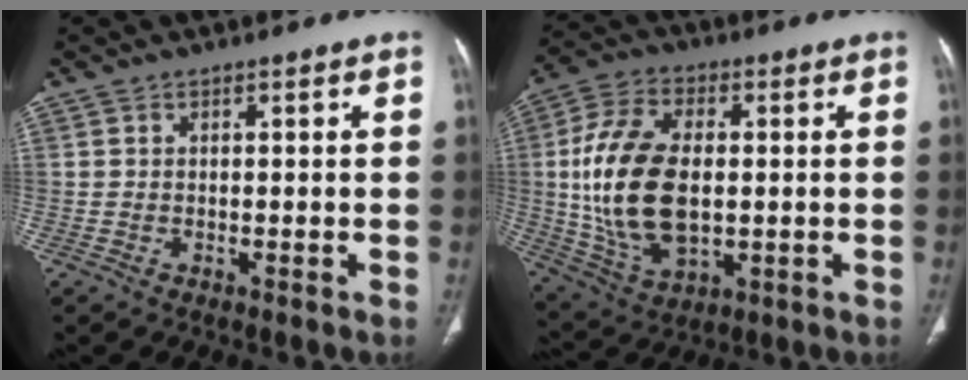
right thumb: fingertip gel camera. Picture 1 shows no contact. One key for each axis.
{"total": 19.0, "fx": 0.4, "fy": 11.1, "fz": 15.4, "tx": -0.306, "ty": -0.001, "tz": 0.017}